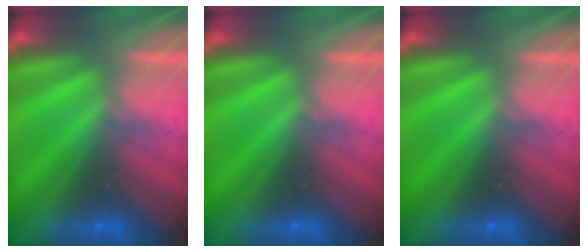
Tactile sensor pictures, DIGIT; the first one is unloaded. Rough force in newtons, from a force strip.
{"total": 0.0}
{"total": 0.0}